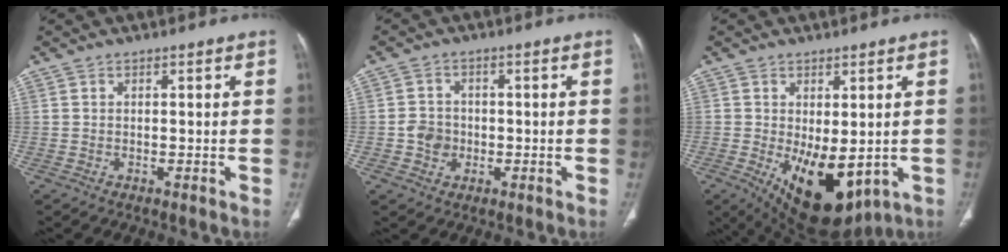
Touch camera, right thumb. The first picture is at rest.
{"total": 4.1, "force": [-0.8, 3.7, 1.8], "torque": [-0.013, 0.007, -0.017]}
{"total": 14.3, "force": [-3.6, 7.5, 11.7], "torque": [-0.164, -0.019, -0.025]}